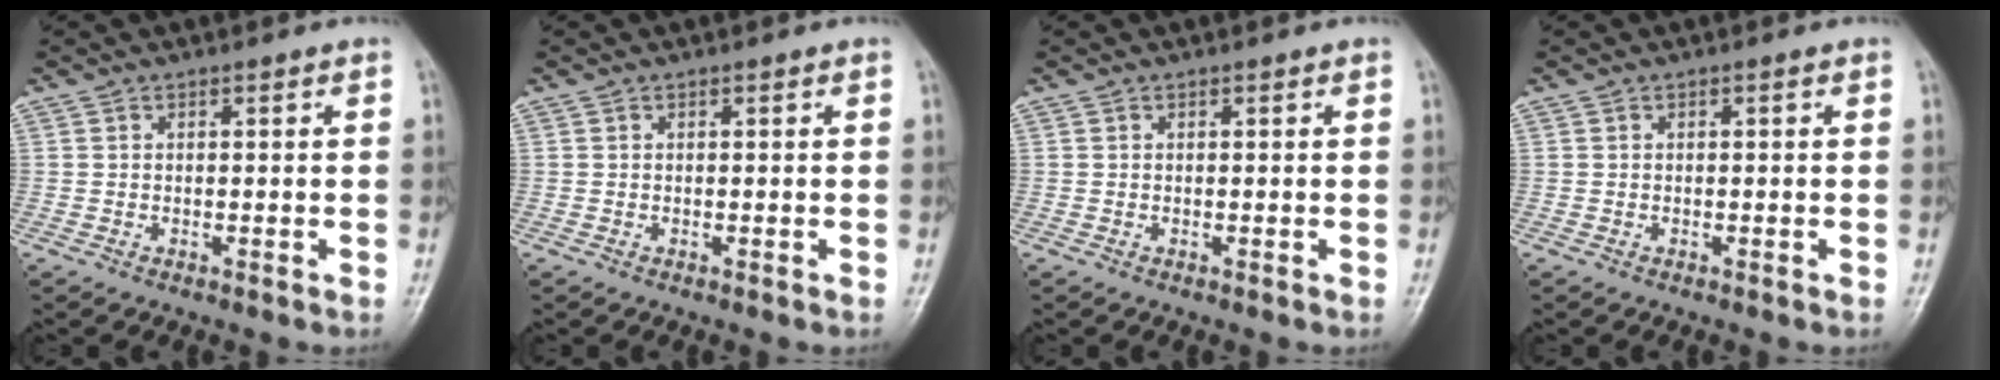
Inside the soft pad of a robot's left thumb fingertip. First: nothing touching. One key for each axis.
{"total": 0.0}
{"total": 0.0}
{"total": 0.0}